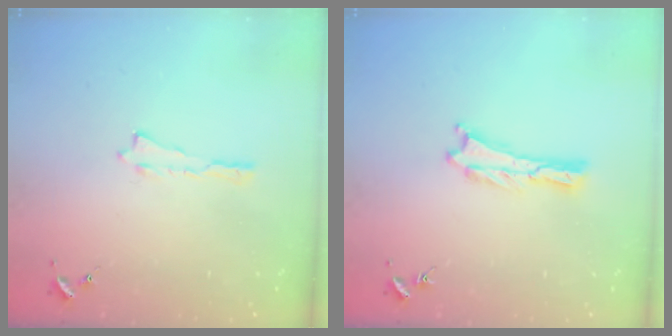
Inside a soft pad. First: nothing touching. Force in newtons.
{"total": 0.0}